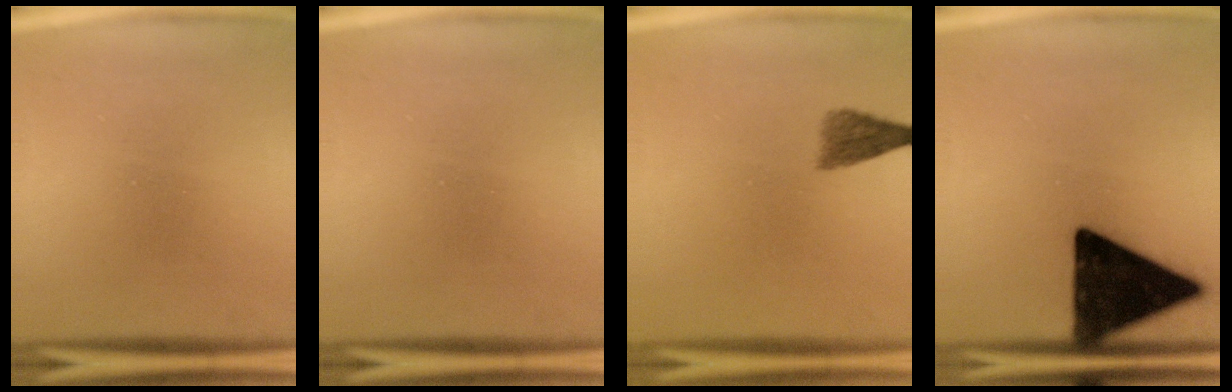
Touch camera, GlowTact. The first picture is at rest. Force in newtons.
{"total": 0.0}
{"total": 2.9}
{"total": 17.1}